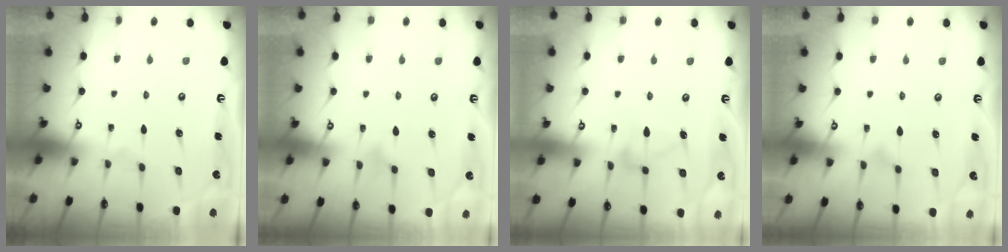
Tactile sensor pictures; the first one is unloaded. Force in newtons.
{"total": 6.7, "press": 6.5, "slide": 1.4}
{"total": 6.0, "press": 6.0, "slide": 0.4}
{"total": 7.4, "press": 7.4, "slide": 0.5}